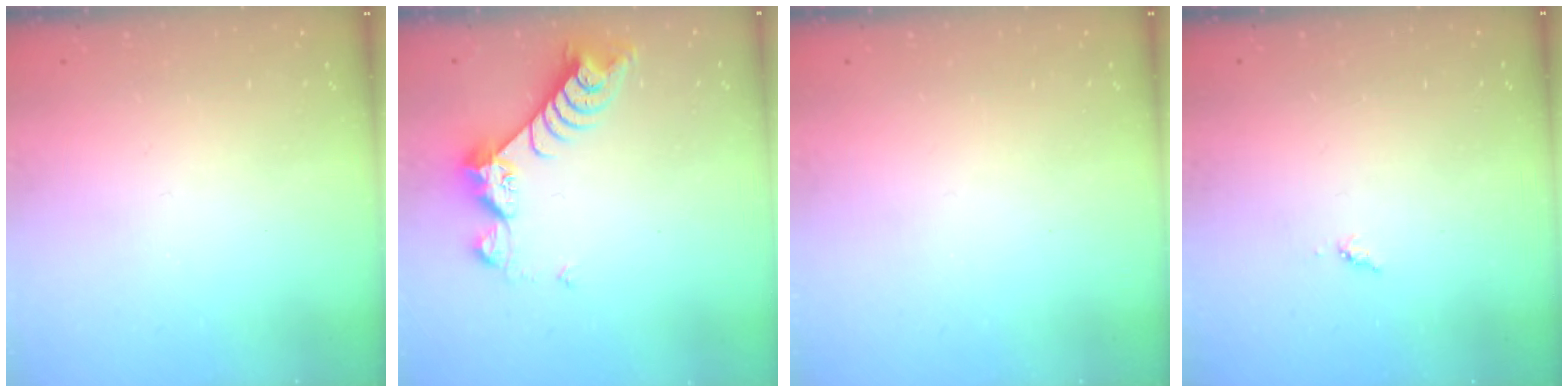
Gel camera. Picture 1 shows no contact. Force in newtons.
{"total": 8.1, "press": 8.0, "slide": 0.8}
{"total": 0.0}
{"total": 3.8, "press": 3.7, "slide": 0.5}